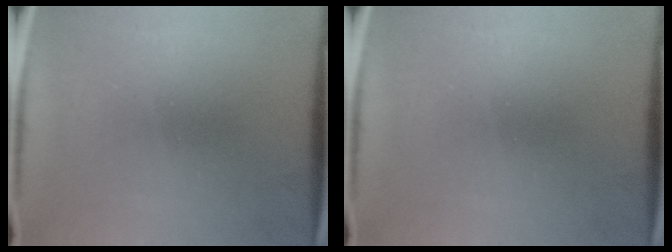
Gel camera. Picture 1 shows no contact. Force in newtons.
{"total": 0.0}